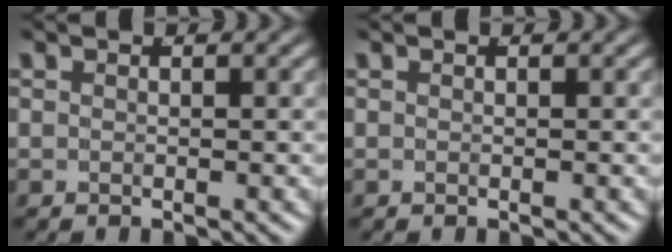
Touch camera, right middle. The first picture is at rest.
{"total": 0.0}